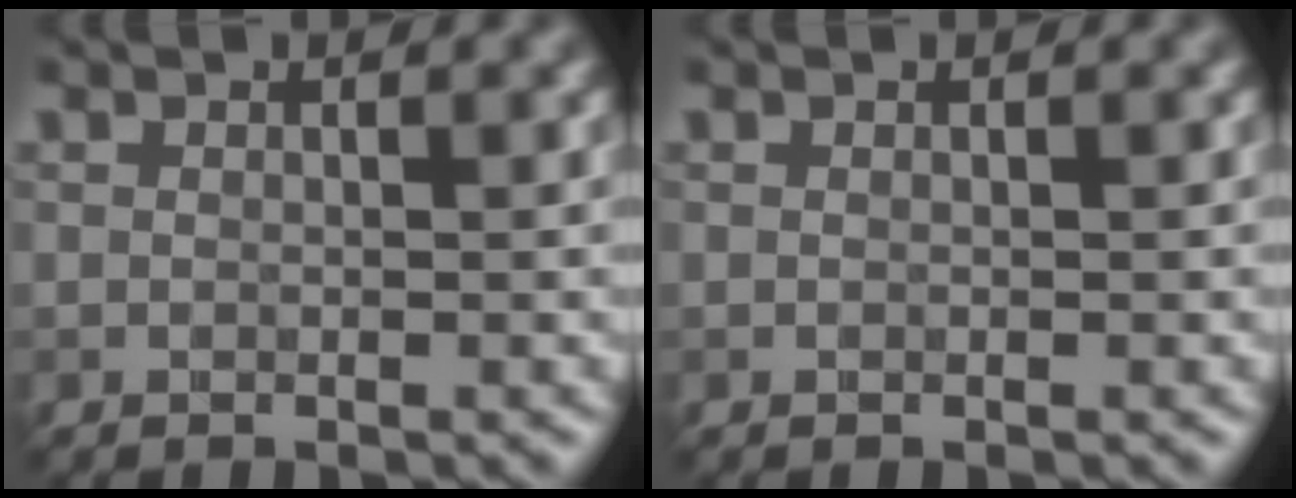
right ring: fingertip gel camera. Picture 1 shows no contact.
{"total": 0.0}